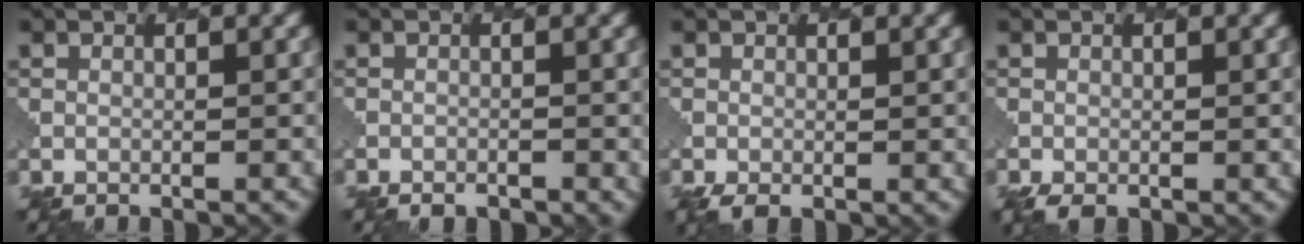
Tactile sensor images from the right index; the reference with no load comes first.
{"total": 1.4, "force": [-1.0, 0.8, 0.4], "torque": [-0.005, 0.004, -0.010]}
{"total": 2.4, "force": [-0.9, 1.2, 1.8], "torque": [-0.032, -0.007, -0.013]}
{"total": 2.6, "force": [-1.2, 1.4, 1.8], "torque": [-0.031, -0.004, -0.016]}